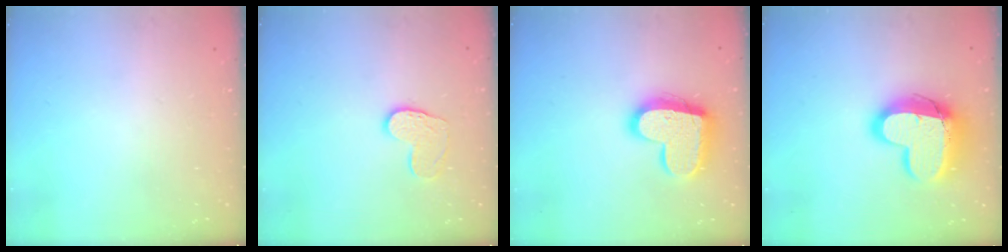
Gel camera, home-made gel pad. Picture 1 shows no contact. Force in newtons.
{"total": 8.8, "press": 8.8, "slide": 0.7}
{"total": 17.6, "press": 17.5, "slide": 1.3}
{"total": 17.2, "press": 17.1, "slide": 1.5}